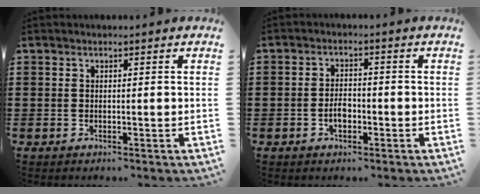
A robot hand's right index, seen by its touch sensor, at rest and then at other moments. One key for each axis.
{"total": 2.9, "fx": -0.9, "fy": 1.6, "fz": 2.2, "tx": -0.049, "ty": 0.002, "tz": -0.020}